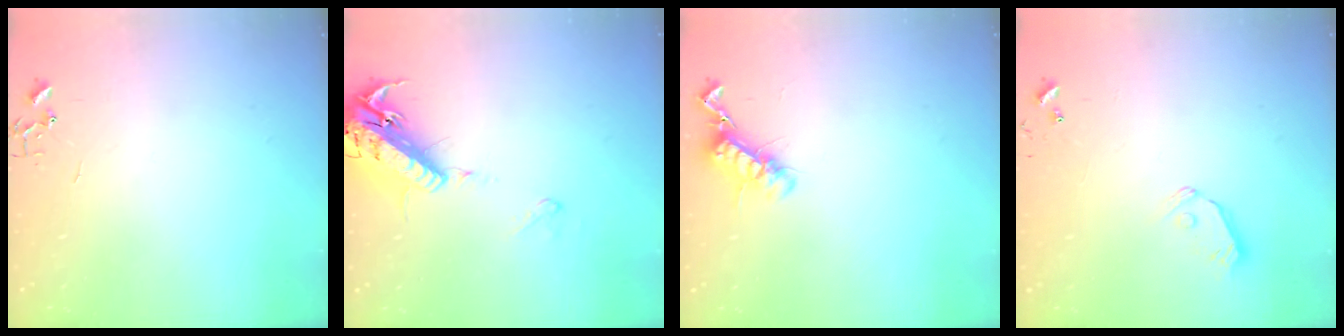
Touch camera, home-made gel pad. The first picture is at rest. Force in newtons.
{"total": 18.7, "press": 18.4, "slide": 3.8}
{"total": 12.1, "press": 12.1, "slide": 0.4}
{"total": 5.5, "press": 5.4, "slide": 0.9}